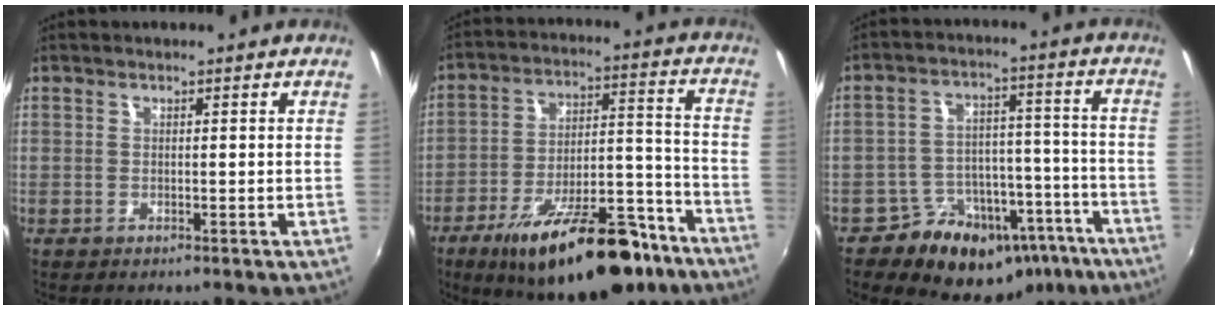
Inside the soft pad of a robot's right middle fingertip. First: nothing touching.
{"total": 24.3, "force": [-16.9, 8.4, 15.4], "torque": [-0.242, -0.002, -0.240]}
{"total": 17.2, "force": [-11.2, 11.2, 6.7], "torque": [-0.120, 0.040, -0.133]}